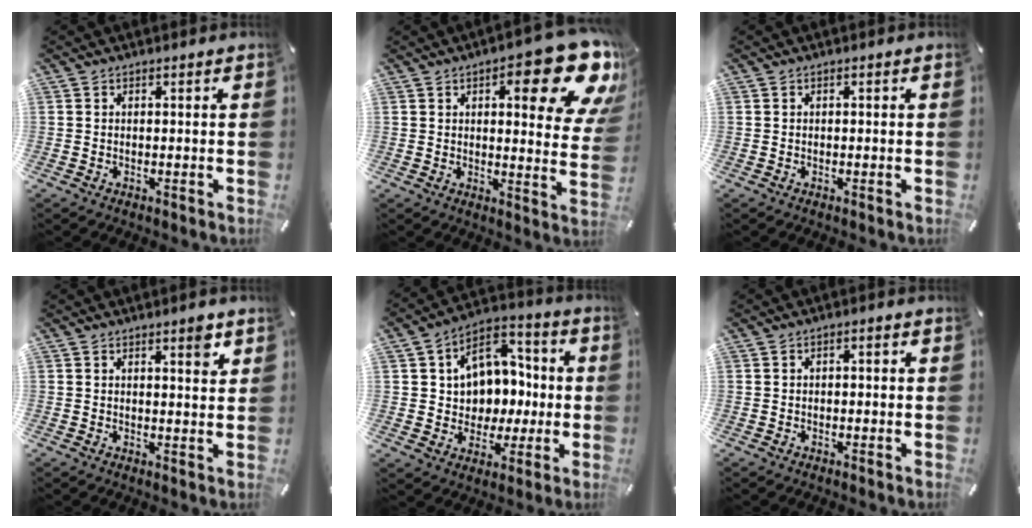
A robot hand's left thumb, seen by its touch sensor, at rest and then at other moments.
{"total": 18.0, "force": [9.0, 6.0, 14.4], "torque": [-0.175, -0.062, 0.137]}
{"total": 0.0}
{"total": 3.4, "force": [2.1, 1.0, 2.5], "torque": [-0.029, -0.009, 0.030]}
{"total": 11.1, "force": [0.5, 10.4, 3.6], "torque": [-0.047, -0.003, 0.018]}
{"total": 1.1, "force": [-0.6, 0.6, 0.7], "torque": [-0.013, 0.003, -0.012]}